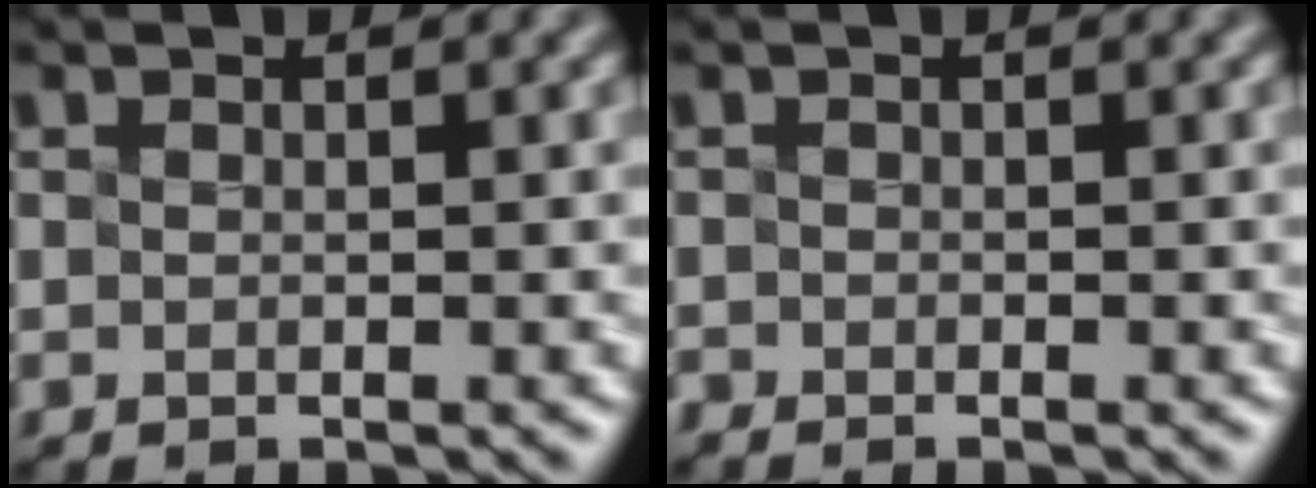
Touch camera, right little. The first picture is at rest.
{"total": 1.1, "force": [-1.0, -0.3, -0.2], "torque": [0.002, -0.012, -0.012]}